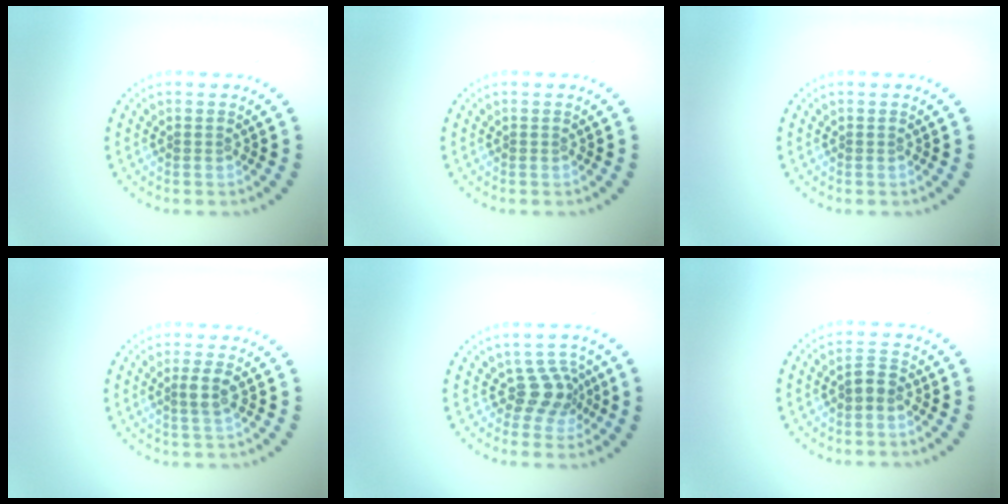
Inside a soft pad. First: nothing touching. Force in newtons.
{"total": 0.0}
{"total": 0.0}
{"total": 1.8, "press": 1.5, "slide": 1.0}
{"total": 2.8, "press": 2.1, "slide": 1.9}
{"total": 1.5, "press": 1.5, "slide": 0.5}